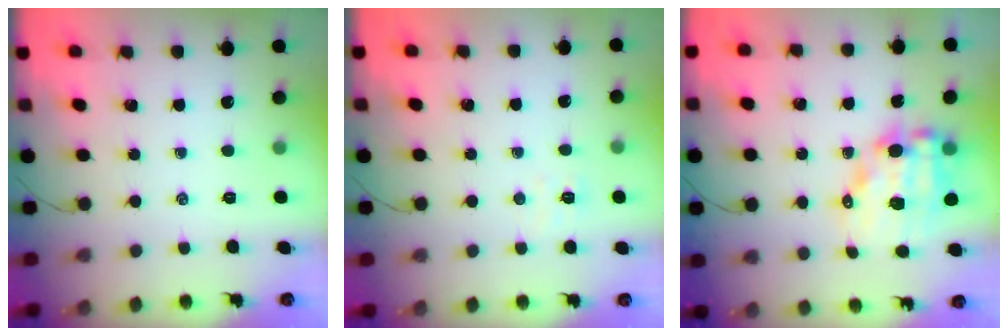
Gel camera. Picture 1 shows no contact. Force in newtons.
{"total": 2.7, "press": 2.5, "slide": 0.8}
{"total": 12.3, "press": 12.0, "slide": 2.9}